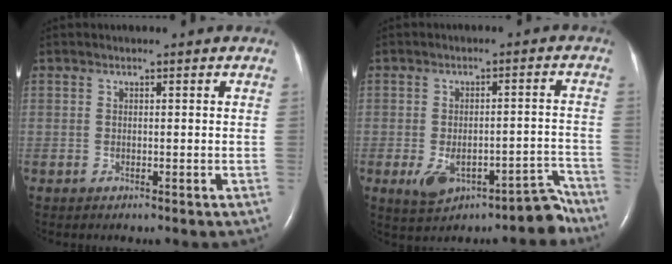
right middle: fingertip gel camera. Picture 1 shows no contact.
{"total": 7.2, "force": [-4.8, 2.6, 4.6], "torque": [-0.055, 0.025, -0.063]}